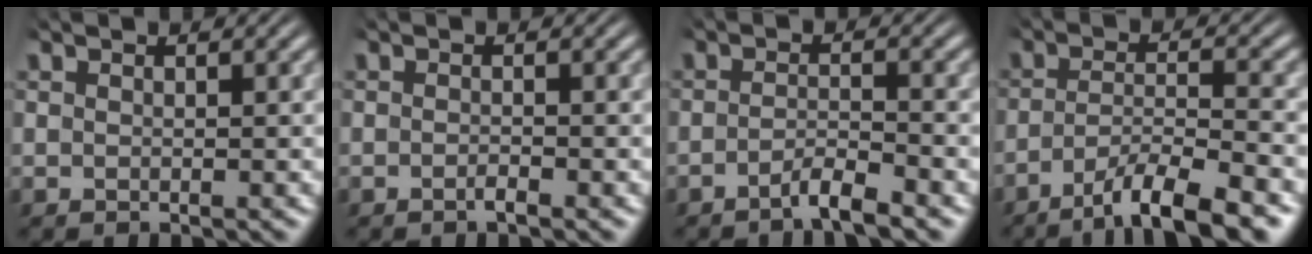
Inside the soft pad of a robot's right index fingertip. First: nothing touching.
{"total": 1.1, "force": [-0.9, 0.5, 0.4], "torque": [-0.011, 0.005, -0.024]}
{"total": 2.6, "force": [-2.4, 0.2, 1.2], "torque": [-0.022, -0.004, -0.049]}
{"total": 6.8, "force": [-4.7, 1.8, 4.5], "torque": [-0.073, -0.012, -0.075]}